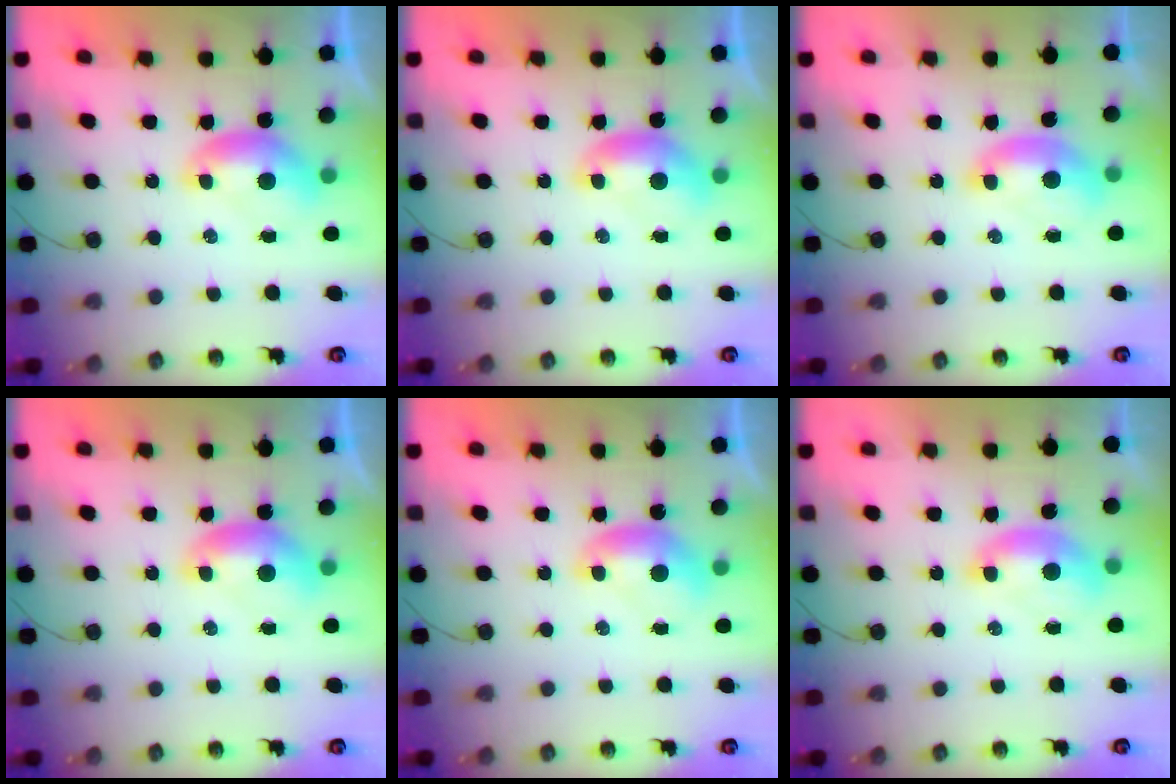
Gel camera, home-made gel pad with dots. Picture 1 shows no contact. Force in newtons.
{"total": 0.0}
{"total": 1.7, "press": 1.6, "slide": 0.6}
{"total": 0.6, "press": 0.6, "slide": 0.2}
{"total": 0.0}
{"total": 1.7, "press": 1.6, "slide": 0.7}